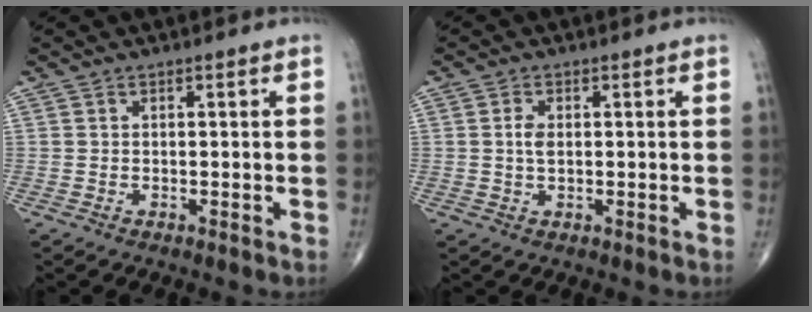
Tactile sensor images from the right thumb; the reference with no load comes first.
{"total": 2.6, "force": [0.3, 1.4, 2.2], "torque": [-0.044, 0.000, 0.005]}